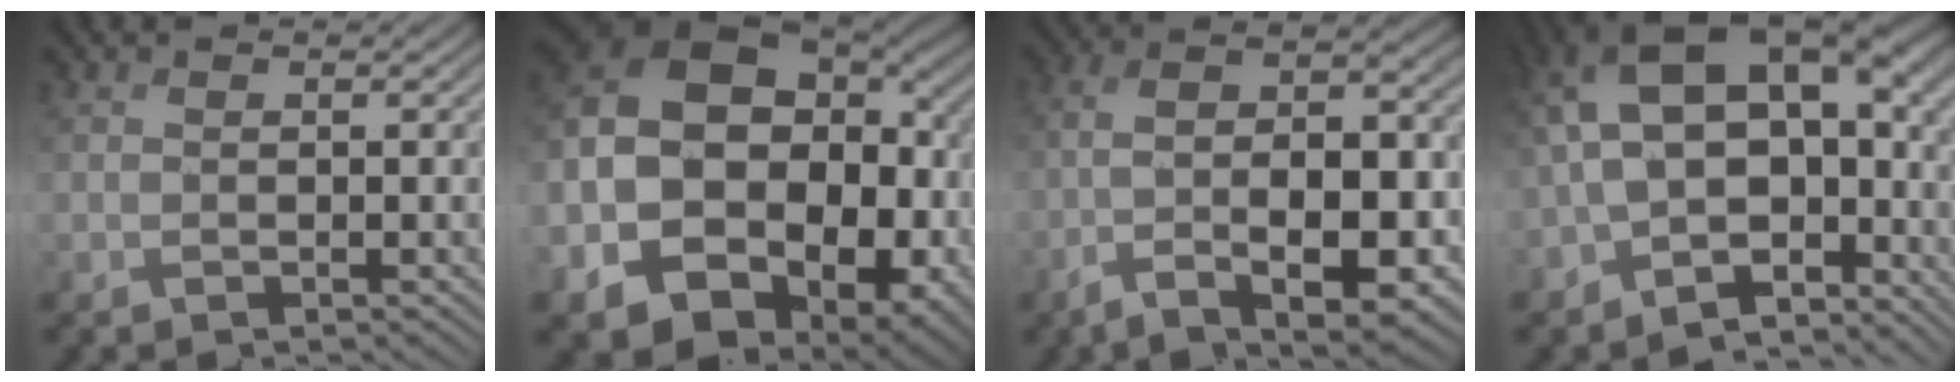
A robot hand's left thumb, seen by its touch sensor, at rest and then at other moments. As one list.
[{"total": 22.3, "force": [-5.0, 17.0, 13.5], "torque": [-0.262, -0.034, -0.091]}, {"total": 13.3, "force": [-5.4, 5.0, 11.0], "torque": [-0.203, -0.014, -0.076]}, {"total": 16.3, "force": [-1.9, 10.0, 12.7], "torque": [-0.228, -0.013, -0.004]}]